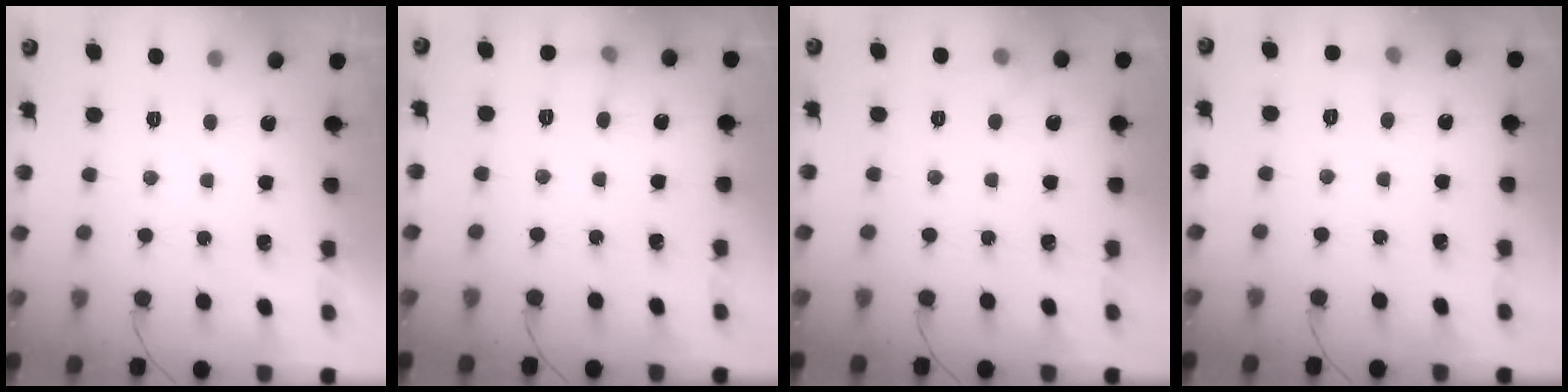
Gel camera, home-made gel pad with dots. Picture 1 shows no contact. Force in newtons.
{"total": 5.1, "press": 4.8, "slide": 1.6}
{"total": 6.4, "press": 3.3, "slide": 5.5}
{"total": 4.8, "press": 4.5, "slide": 1.6}